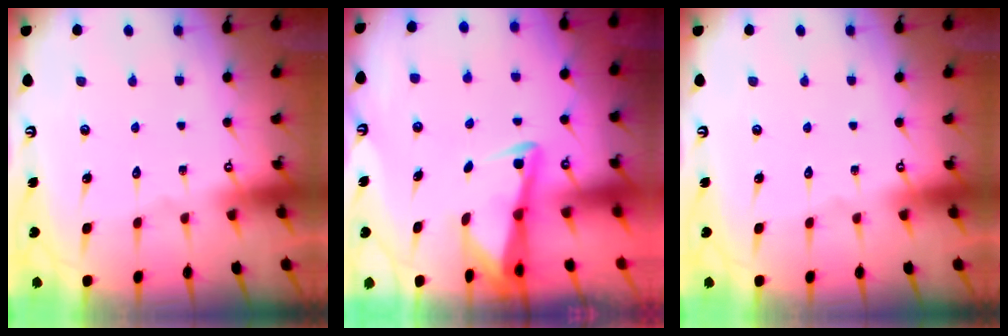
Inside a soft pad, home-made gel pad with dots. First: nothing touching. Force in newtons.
{"total": 3.0, "press": 3.0, "slide": 0.4}
{"total": 0.0}